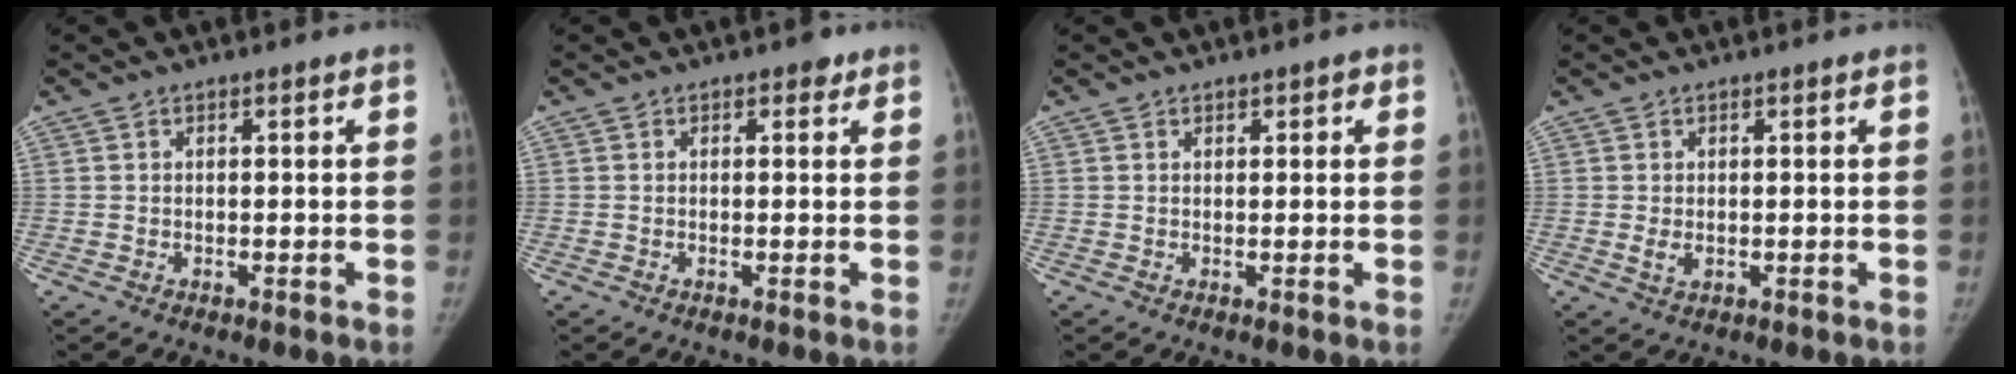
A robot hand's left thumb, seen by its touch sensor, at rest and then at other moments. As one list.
[{"total": 1.4, "force": [0.8, 0.9, 0.7], "torque": [0.003, -0.002, 0.005]}, {"total": 1.5, "force": [0.8, 0.8, 1.0], "torque": [-0.002, -0.001, 0.009]}, {"total": 2.1, "force": [0.0, 1.2, 1.7], "torque": [-0.031, -0.007, 0.003]}]